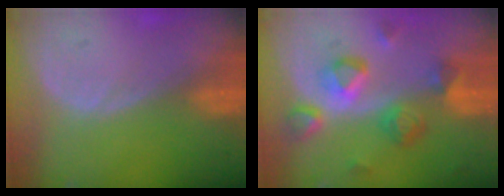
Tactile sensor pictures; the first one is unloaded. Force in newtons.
{"total": 9.3, "press": 8.2, "slide": 4.3}